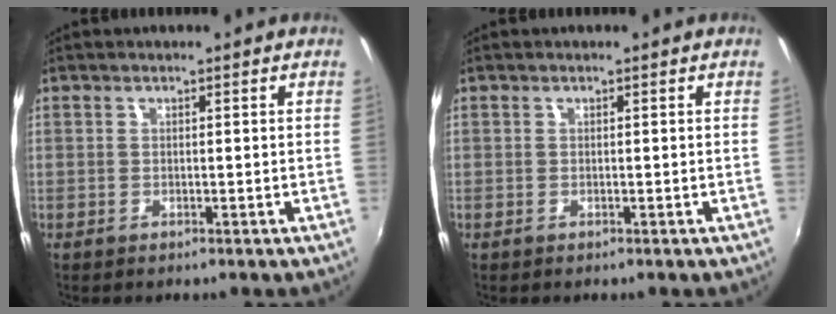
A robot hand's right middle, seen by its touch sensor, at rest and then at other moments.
{"total": 0.0}